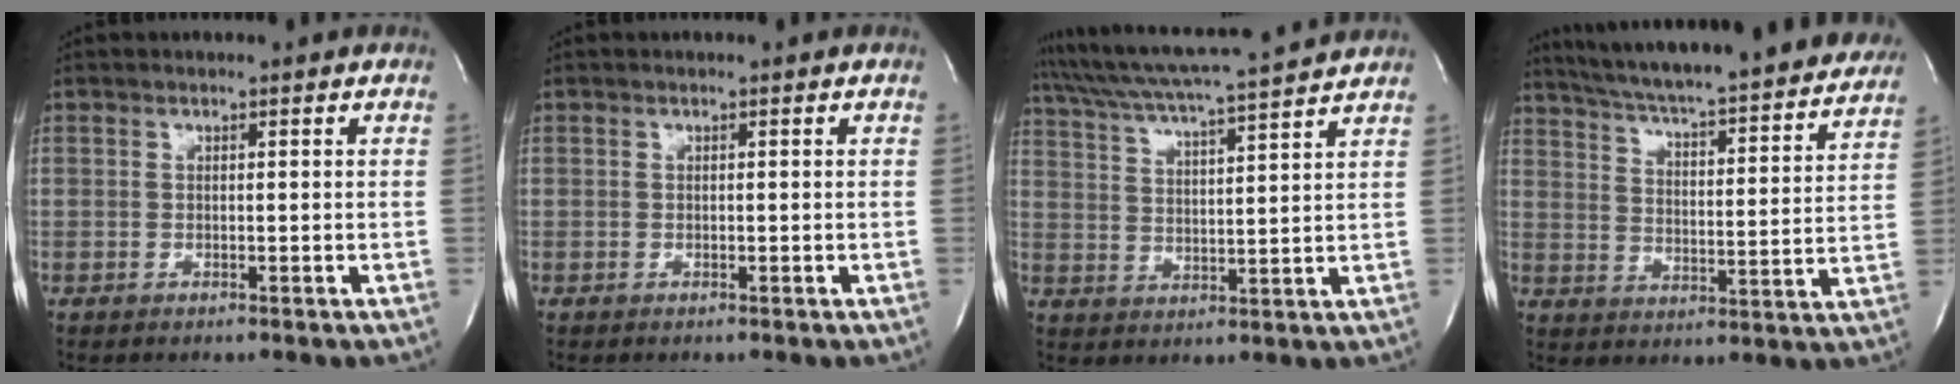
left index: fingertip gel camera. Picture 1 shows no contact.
{"total": 0.0}
{"total": 15.8, "force": [14.4, -0.9, 6.6], "torque": [-0.128, 0.005, 0.213]}
{"total": 29.6, "force": [26.7, 3.7, 12.3], "torque": [-0.201, -0.052, 0.342]}